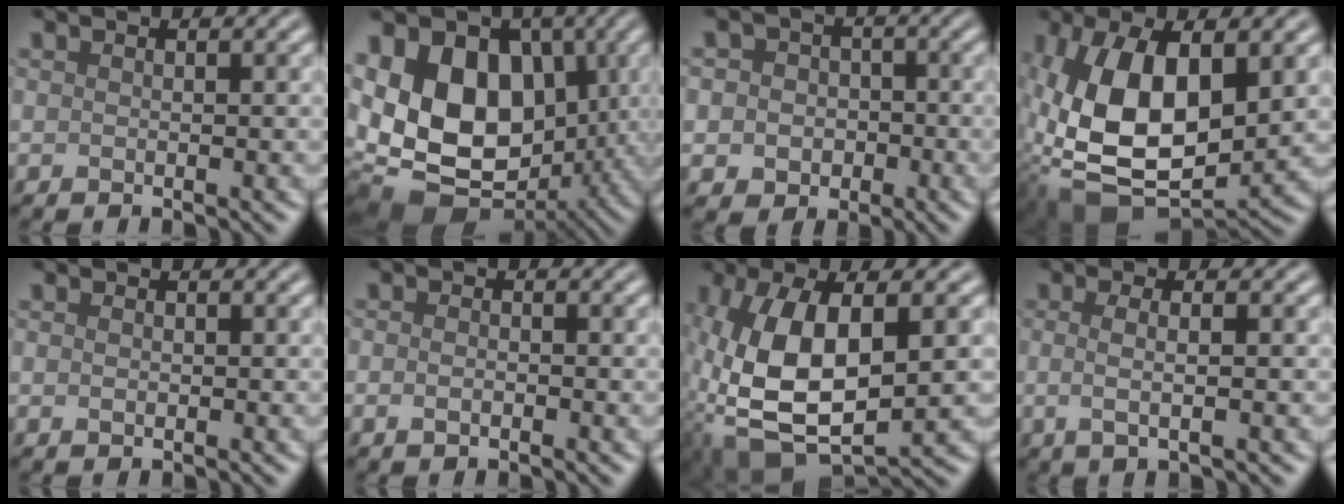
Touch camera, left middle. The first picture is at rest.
{"total": 18.3, "force": [-0.4, 13.5, 12.4], "torque": [-0.226, 0.008, -0.006]}
{"total": 5.0, "force": [-0.5, 4.6, 1.8], "torque": [-0.017, 0.017, -0.033]}
{"total": 13.9, "force": [0.7, 7.9, 11.4], "torque": [-0.240, -0.018, 0.016]}
{"total": 0.7, "force": [-0.1, 0.5, 0.4], "torque": [-0.005, -0.001, -0.002]}
{"total": 1.4, "force": [-0.5, 0.9, 0.9], "torque": [-0.013, 0.001, -0.012]}
{"total": 11.5, "force": [-0.4, 5.8, 10.0], "torque": [-0.211, -0.012, -0.001]}
{"total": 2.7, "force": [-0.1, 0.9, 2.5], "torque": [-0.044, -0.003, -0.006]}